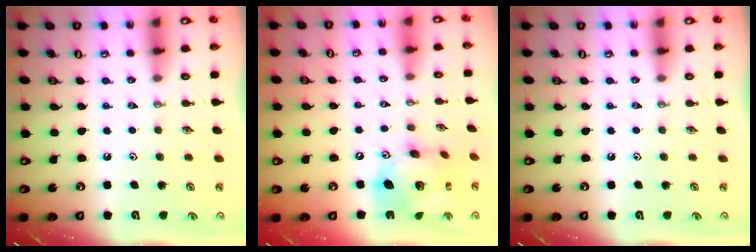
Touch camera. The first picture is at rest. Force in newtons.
{"total": 17.8, "press": 17.7, "slide": 1.7}
{"total": 0.0}